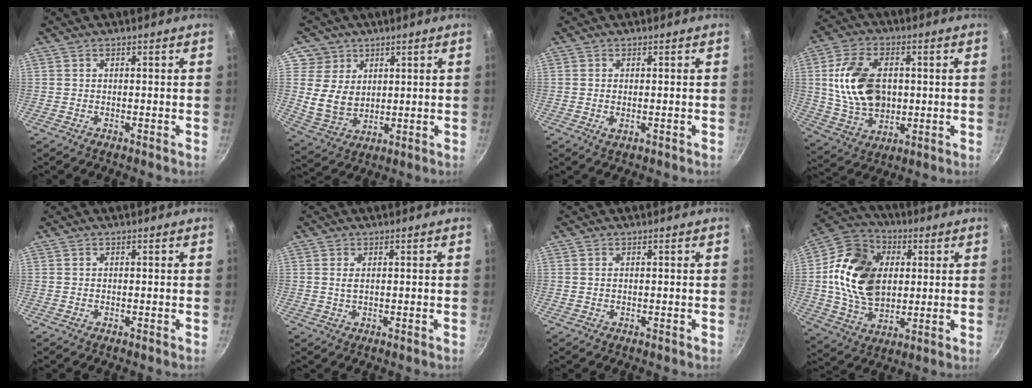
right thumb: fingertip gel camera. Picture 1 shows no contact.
{"total": 8.8, "force": [3.7, 7.6, 2.6], "torque": [-0.010, -0.020, 0.079]}
{"total": 1.4, "force": [-0.2, 0.7, 1.2], "torque": [-0.025, -0.004, -0.003]}
{"total": 16.1, "force": [1.6, 10.8, 11.8], "torque": [-0.202, -0.002, 0.037]}
{"total": 0.0}
{"total": 1.7, "force": [0.4, 0.8, 1.4], "torque": [-0.028, -0.001, 0.007]}
{"total": 0.7, "force": [0.1, 0.4, 0.5], "torque": [-0.010, 0.002, 0.002]}
{"total": 20.1, "force": [2.9, 14.5, 13.7], "torque": [-0.222, 0.005, 0.047]}